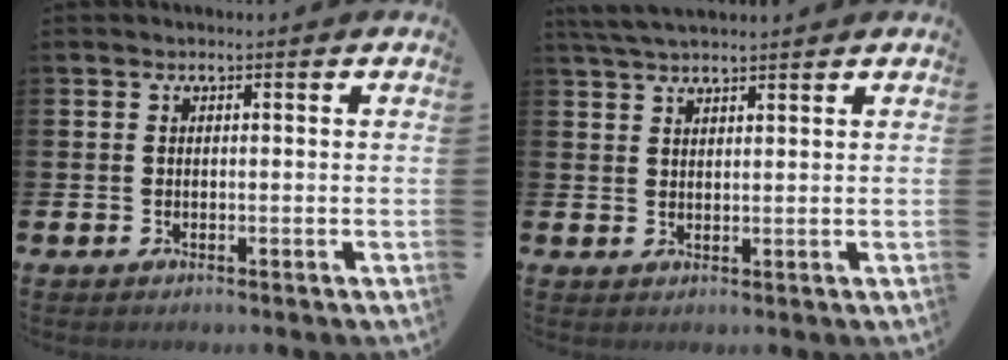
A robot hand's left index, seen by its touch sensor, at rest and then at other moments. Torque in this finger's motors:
{"motor_torque": [-0.21, -0.65, 0.62, 0.19]}